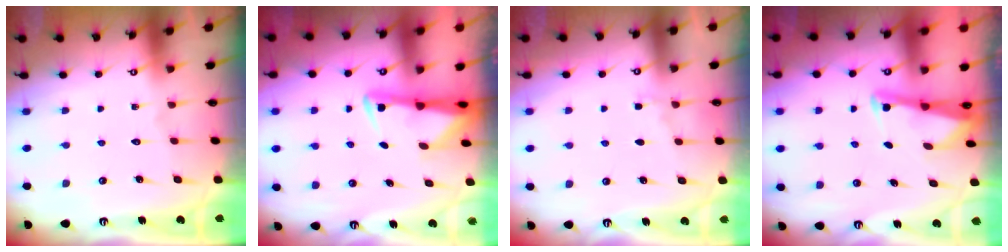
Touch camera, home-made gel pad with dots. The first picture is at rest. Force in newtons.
{"total": 2.8, "press": 2.8, "slide": 0.4}
{"total": 2.6, "press": 2.6, "slide": 0.4}
{"total": 2.3, "press": 2.3, "slide": 0.2}